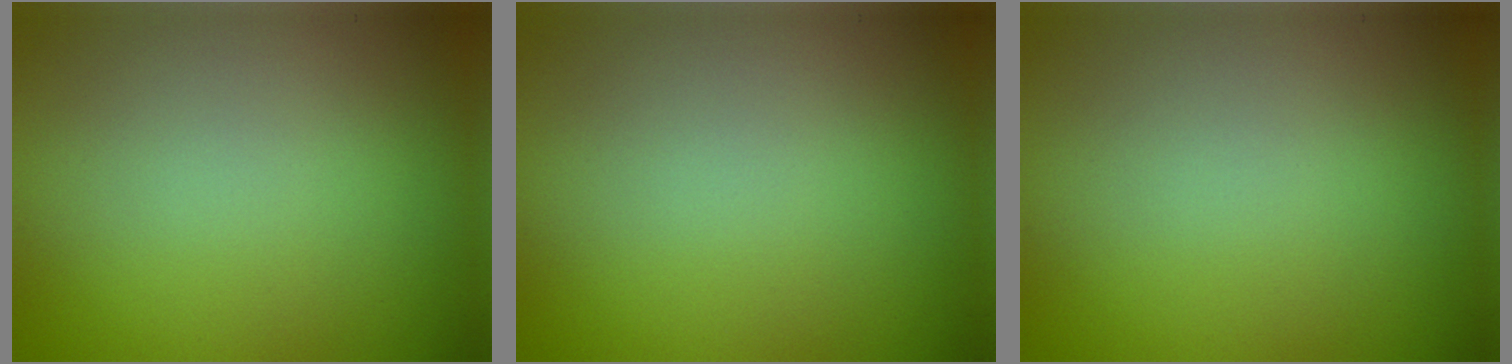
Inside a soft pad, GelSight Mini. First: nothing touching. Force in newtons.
{"total": 0.0}
{"total": 0.0}